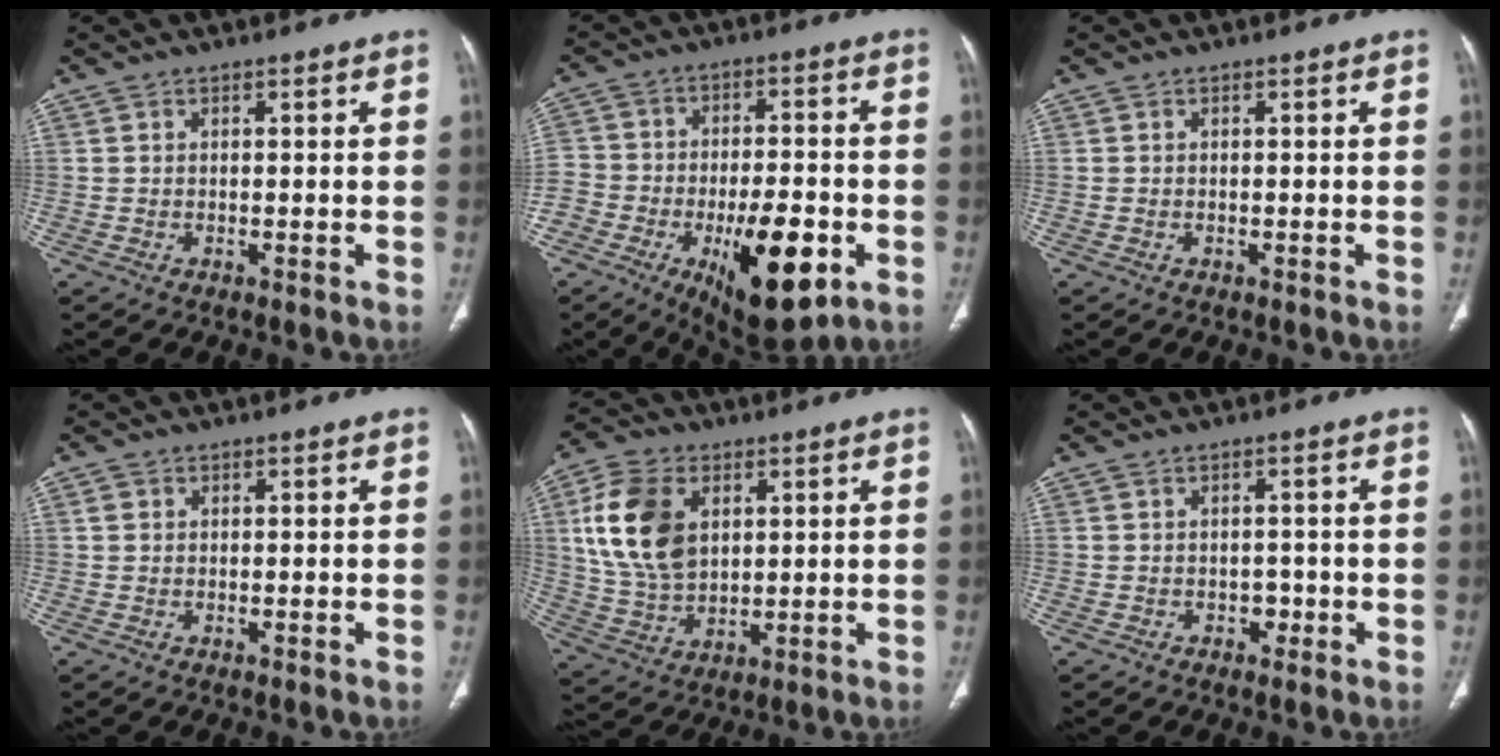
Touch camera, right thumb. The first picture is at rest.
{"total": 20.8, "force": [-8.7, 10.8, 15.4], "torque": [-0.245, 0.031, -0.128]}
{"total": 0.0}
{"total": 1.0, "force": [0.2, 0.9, 0.3], "torque": [0.001, 0.003, 0.003]}
{"total": 14.8, "force": [4.1, 9.9, 10.3], "torque": [-0.187, -0.005, 0.085]}
{"total": 1.7, "force": [-0.7, 1.3, 0.7], "torque": [0.001, 0.006, -0.011]}